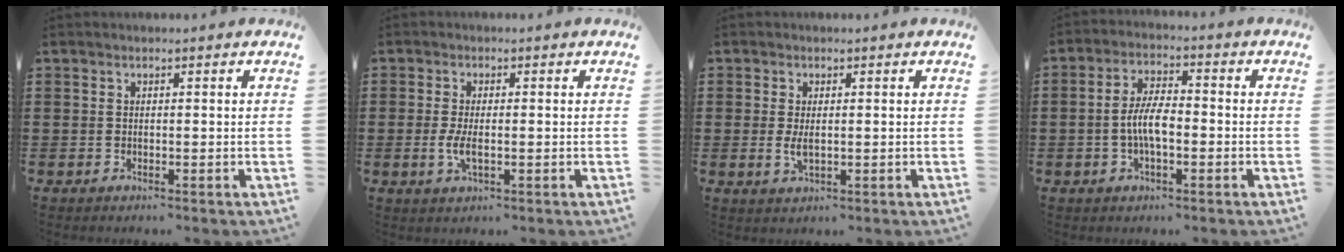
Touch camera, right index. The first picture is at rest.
{"total": 3.2, "force": [-0.5, 1.1, 3.0], "torque": [-0.067, -0.004, -0.013]}
{"total": 2.6, "force": [0.1, 1.3, 2.2], "torque": [-0.052, 0.002, 0.000]}
{"total": 6.1, "force": [-1.1, 2.4, 5.5], "torque": [-0.115, 0.002, -0.025]}